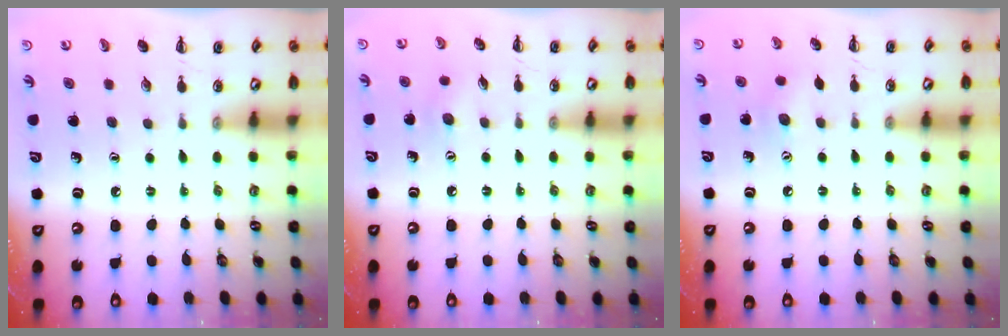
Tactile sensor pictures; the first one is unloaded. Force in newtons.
{"total": 5.4, "press": 5.2, "slide": 1.3}
{"total": 6.7, "press": 6.5, "slide": 1.4}